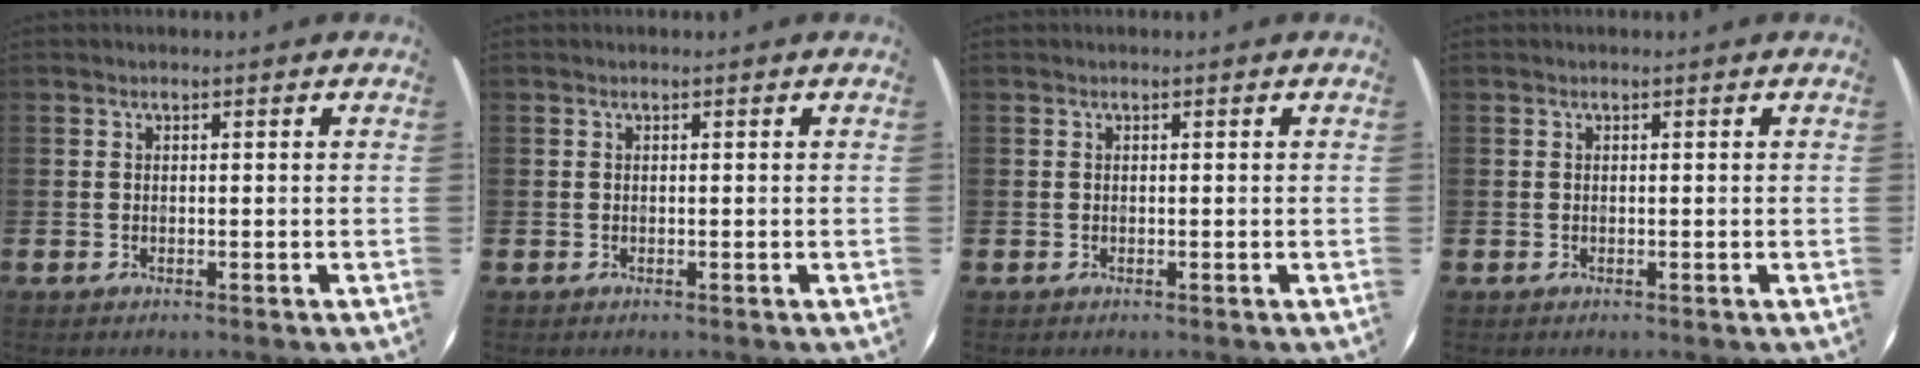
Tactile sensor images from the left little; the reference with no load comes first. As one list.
[{"total": 0.0}, {"total": 0.0}, {"total": 0.0}]